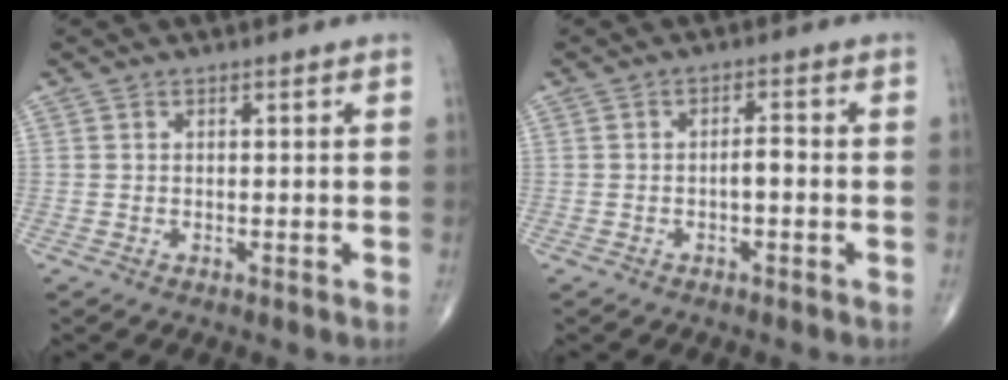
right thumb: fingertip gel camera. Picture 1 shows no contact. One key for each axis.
{"total": 2.3, "fx": -0.6, "fy": 0.9, "fz": 2.0, "tx": -0.028, "ty": 0.010, "tz": -0.011}